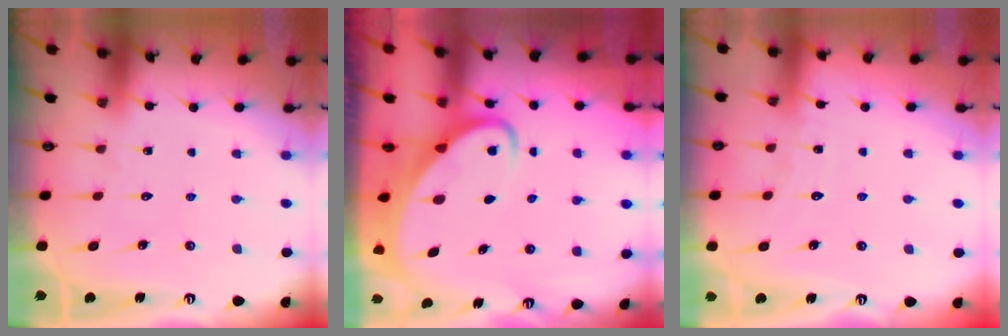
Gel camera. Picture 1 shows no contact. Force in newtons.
{"total": 3.8, "press": 3.7, "slide": 0.4}
{"total": 4.2, "press": 4.2, "slide": 0.5}